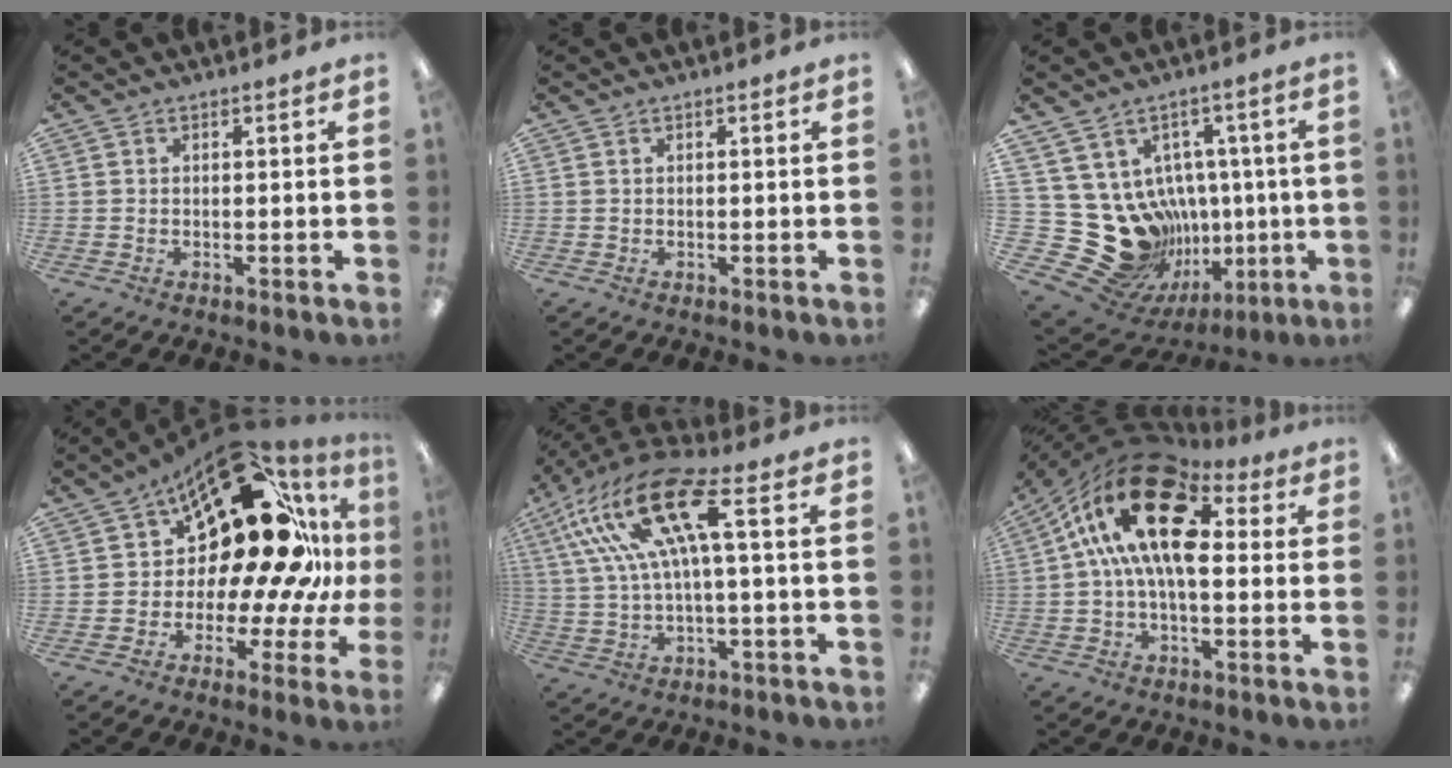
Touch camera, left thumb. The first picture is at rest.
{"total": 0.0}
{"total": 22.1, "force": [-3.2, 18.9, 11.0], "torque": [-0.217, -0.020, 0.014]}
{"total": 26.2, "force": [12.0, 12.8, 19.4], "torque": [-0.269, -0.093, 0.209]}
{"total": 18.0, "force": [6.4, 5.5, 16.0], "torque": [-0.331, -0.019, 0.100]}
{"total": 20.1, "force": [6.1, 10.0, 16.4], "torque": [-0.290, -0.023, 0.104]}